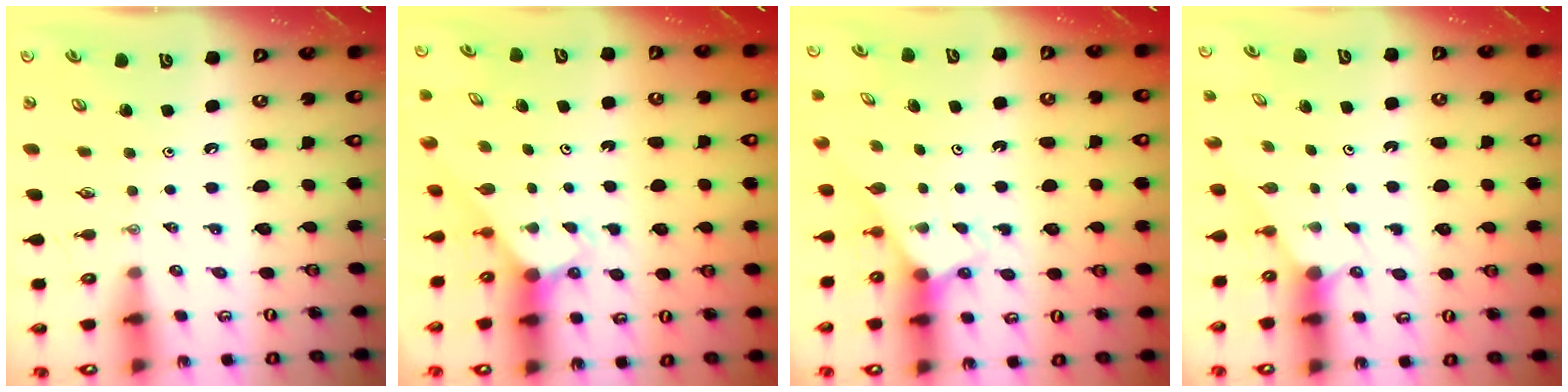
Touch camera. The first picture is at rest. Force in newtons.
{"total": 2.8, "press": 2.8, "slide": 0.2}
{"total": 2.6, "press": 2.6, "slide": 0.1}
{"total": 1.9, "press": 1.9, "slide": 0.3}